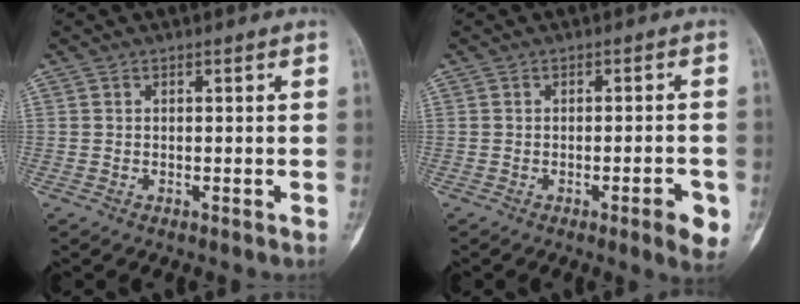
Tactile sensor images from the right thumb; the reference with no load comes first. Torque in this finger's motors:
{"motor_torque": [0.37, 0.63, -0.08, -0.07, -0.01]}